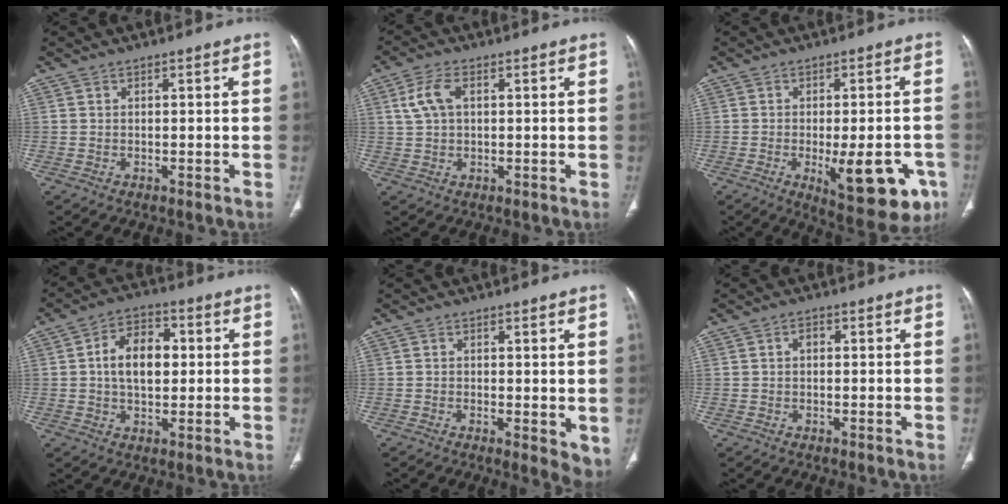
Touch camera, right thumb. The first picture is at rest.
{"total": 5.3, "force": [1.4, 3.1, 4.1], "torque": [-0.092, 0.010, 0.028]}
{"total": 15.0, "force": [-5.3, 5.8, 12.8], "torque": [-0.132, 0.006, -0.054]}
{"total": 9.9, "force": [0.8, 6.3, 7.6], "torque": [-0.107, 0.015, 0.008]}
{"total": 5.0, "force": [-0.4, 2.0, 4.6], "torque": [-0.052, -0.013, -0.006]}
{"total": 1.4, "force": [0.1, 1.0, 1.0], "torque": [-0.008, 0.007, -0.003]}